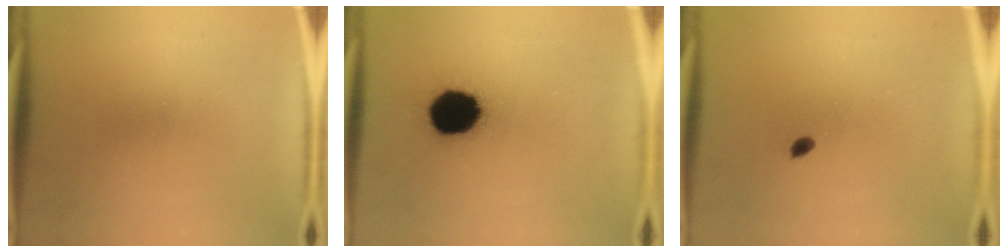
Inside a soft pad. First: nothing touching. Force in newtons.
{"total": 17.4}
{"total": 1.1}